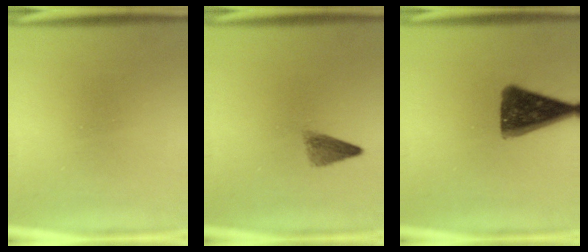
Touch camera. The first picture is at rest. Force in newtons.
{"total": 2.5}
{"total": 12.4}